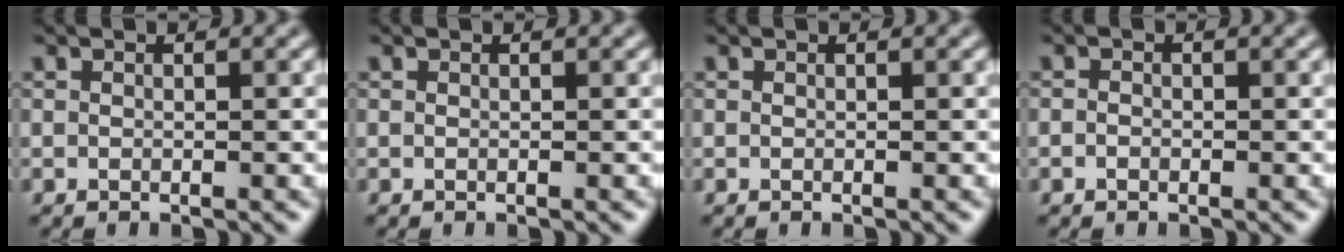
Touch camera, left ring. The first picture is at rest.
{"total": 0.0}
{"total": 0.0}
{"total": 0.6, "force": [-0.3, 0.5, 0.3], "torque": [-0.004, -0.002, -0.007]}